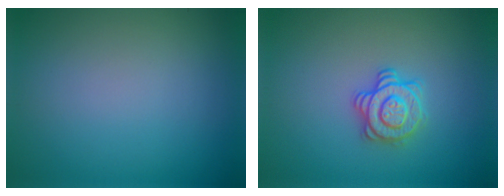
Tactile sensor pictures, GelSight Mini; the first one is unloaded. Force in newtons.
{"total": 2.9, "press": 2.6, "slide": 1.2}